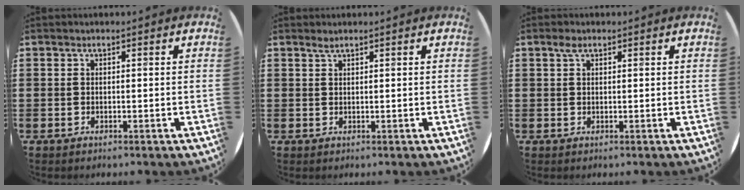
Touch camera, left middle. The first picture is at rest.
{"total": 0.8, "force": [0.6, 0.0, 0.5], "torque": [-0.009, 0.000, 0.011]}
{"total": 1.2, "force": [0.6, 0.6, 0.8], "torque": [-0.017, 0.005, 0.010]}